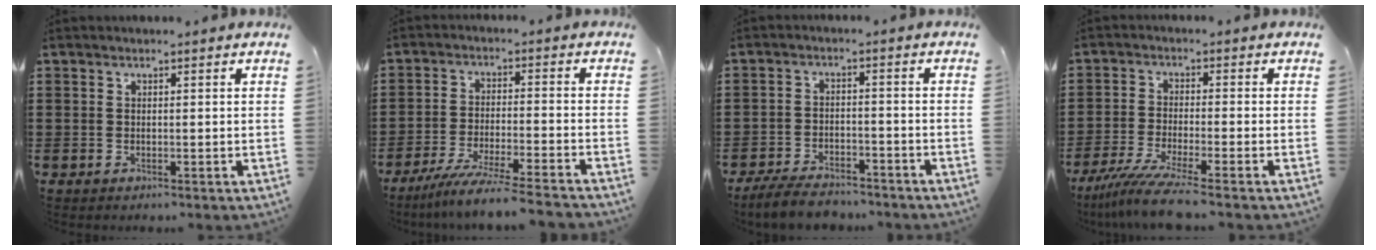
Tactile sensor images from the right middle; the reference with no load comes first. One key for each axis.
{"total": 7.2, "fx": -6.4, "fy": -0.6, "fz": 3.2, "tx": -0.063, "ty": -0.017, "tz": -0.120}
{"total": 5.1, "fx": -4.8, "fy": 1.0, "fz": 1.5, "tx": -0.037, "ty": 0.000, "tz": -0.094}
{"total": 6.7, "fx": -5.2, "fy": -0.1, "fz": 4.3, "tx": -0.104, "ty": -0.026, "tz": -0.102}